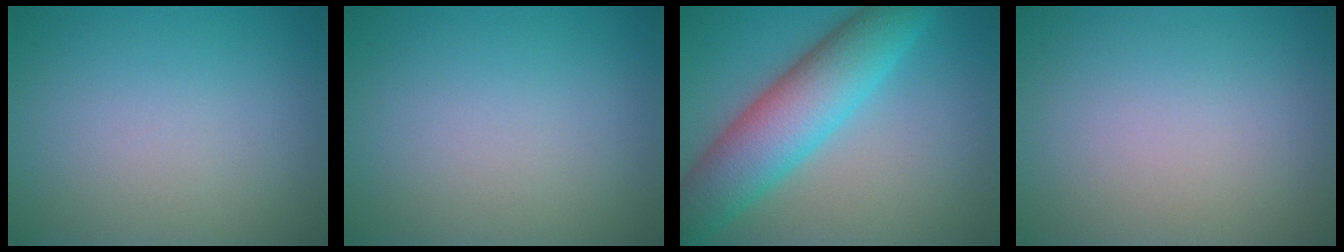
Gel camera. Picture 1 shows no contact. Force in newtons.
{"total": 0.0}
{"total": 8.8, "press": 8.8, "slide": 0.2}
{"total": 0.0}